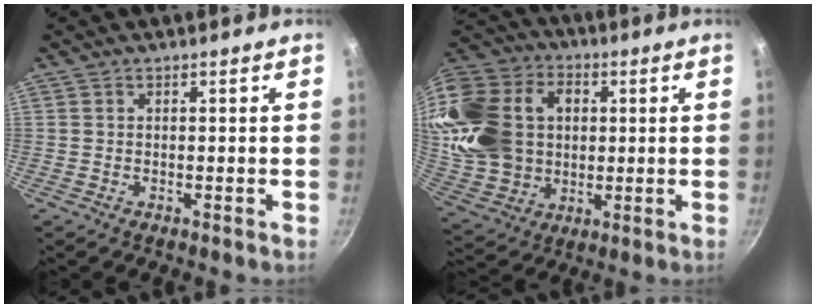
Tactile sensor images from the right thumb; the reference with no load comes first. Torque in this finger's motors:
{"motor_torque": [-0.20, 3.17, 0.26, 0.02, 0.55]}